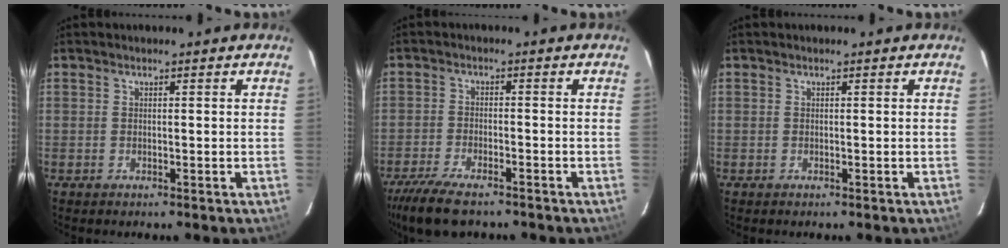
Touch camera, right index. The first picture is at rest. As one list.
[{"total": 10.3, "force": [-8.3, 2.7, 5.4], "torque": [-0.134, -0.032, -0.149]}, {"total": 0.0}]